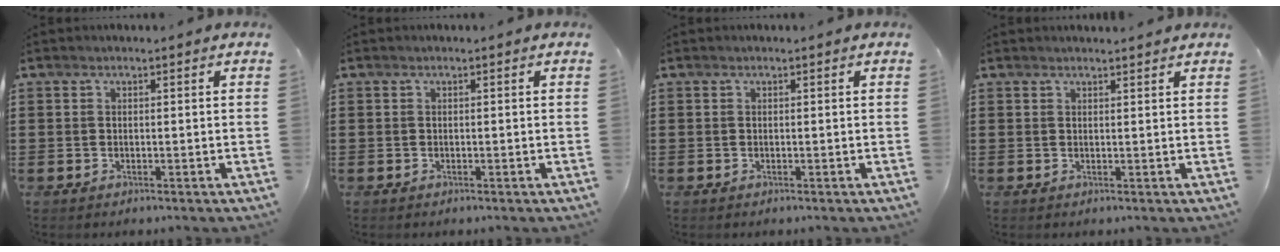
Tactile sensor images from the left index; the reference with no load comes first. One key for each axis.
{"total": 0.0}
{"total": 0.0}
{"total": 1.1, "fx": 1.0, "fy": 0.0, "fz": 0.2, "tx": -0.006, "ty": -0.001, "tz": 0.021}